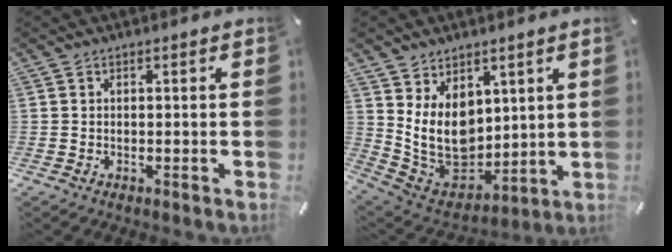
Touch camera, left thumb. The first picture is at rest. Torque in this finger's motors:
{"motor_torque": [2.27, 2.22, 0.57, -0.03, 0.15]}